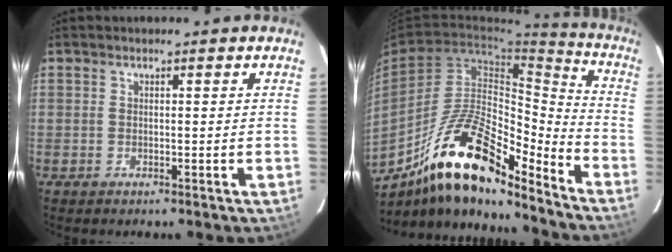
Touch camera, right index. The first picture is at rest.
{"total": 20.6, "force": [-14.5, 6.3, 13.2], "torque": [-0.231, 0.003, -0.253]}